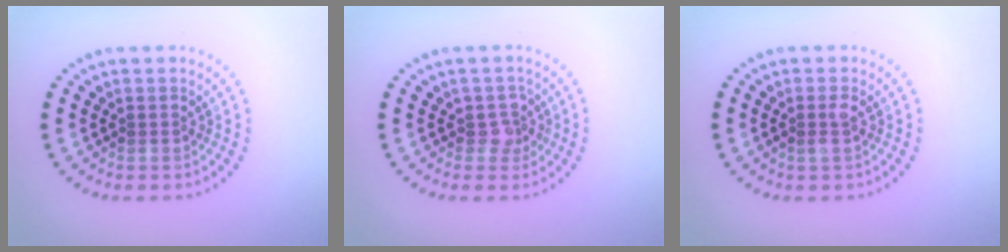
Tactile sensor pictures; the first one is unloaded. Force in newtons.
{"total": 1.8, "press": 1.4, "slide": 1.1}
{"total": 1.0, "press": 1.0, "slide": 0.2}